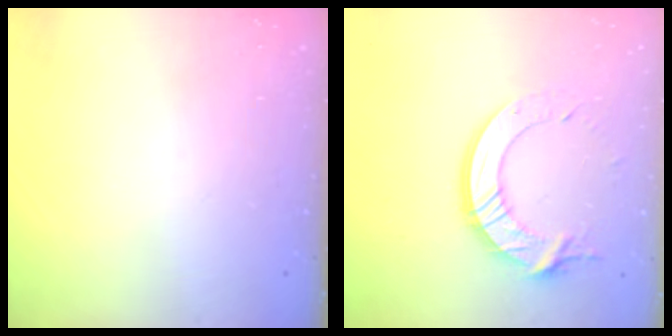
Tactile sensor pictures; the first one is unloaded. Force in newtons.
{"total": 13.5, "press": 13.5, "slide": 1.4}